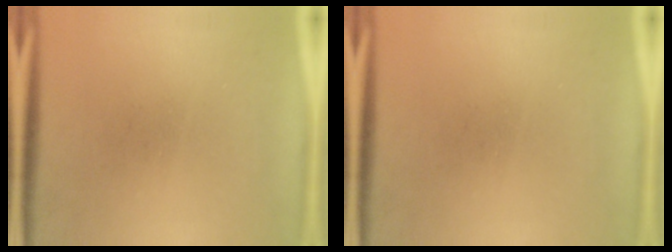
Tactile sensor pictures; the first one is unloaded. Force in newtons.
{"total": 0.0}